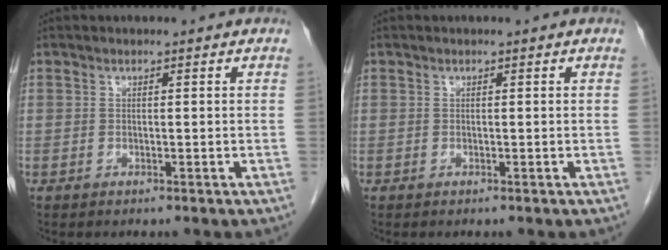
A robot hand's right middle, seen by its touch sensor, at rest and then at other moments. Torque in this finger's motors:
{"motor_torque": [0.00, 0.00, 0.00, -0.01]}